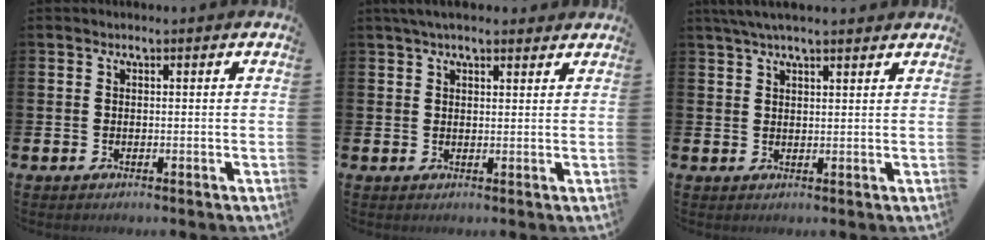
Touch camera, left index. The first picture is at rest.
{"total": 3.3, "force": [2.9, 0.9, 1.3], "torque": [-0.027, -0.003, 0.051]}
{"total": 4.0, "force": [3.3, 0.8, 2.0], "torque": [-0.043, -0.002, 0.061]}